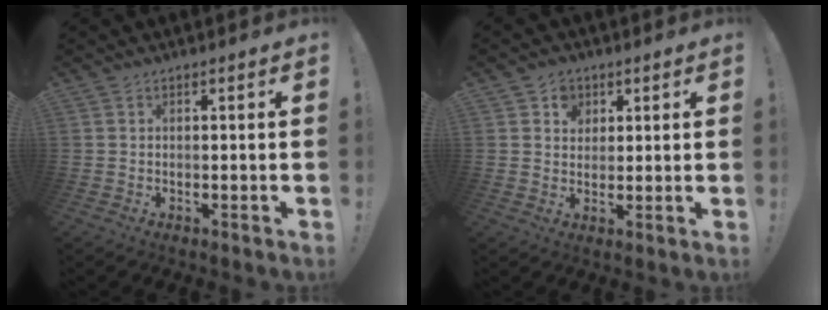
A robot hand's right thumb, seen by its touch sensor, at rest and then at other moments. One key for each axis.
{"total": 5.6, "fx": 2.7, "fy": 4.7, "fz": 1.6, "tx": -0.005, "ty": -0.018, "tz": 0.046}